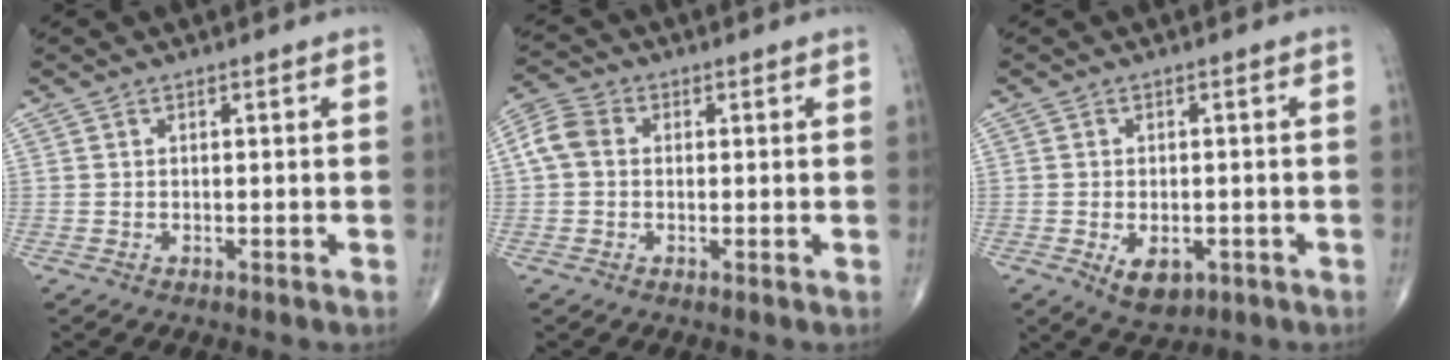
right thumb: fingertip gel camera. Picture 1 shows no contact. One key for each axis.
{"total": 5.4, "fx": 0.4, "fy": 4.3, "fz": 3.3, "tx": -0.070, "ty": 0.019, "tz": 0.001}
{"total": 5.3, "fx": -1.8, "fy": 3.2, "fz": 3.8, "tx": -0.051, "ty": 0.001, "tz": -0.017}